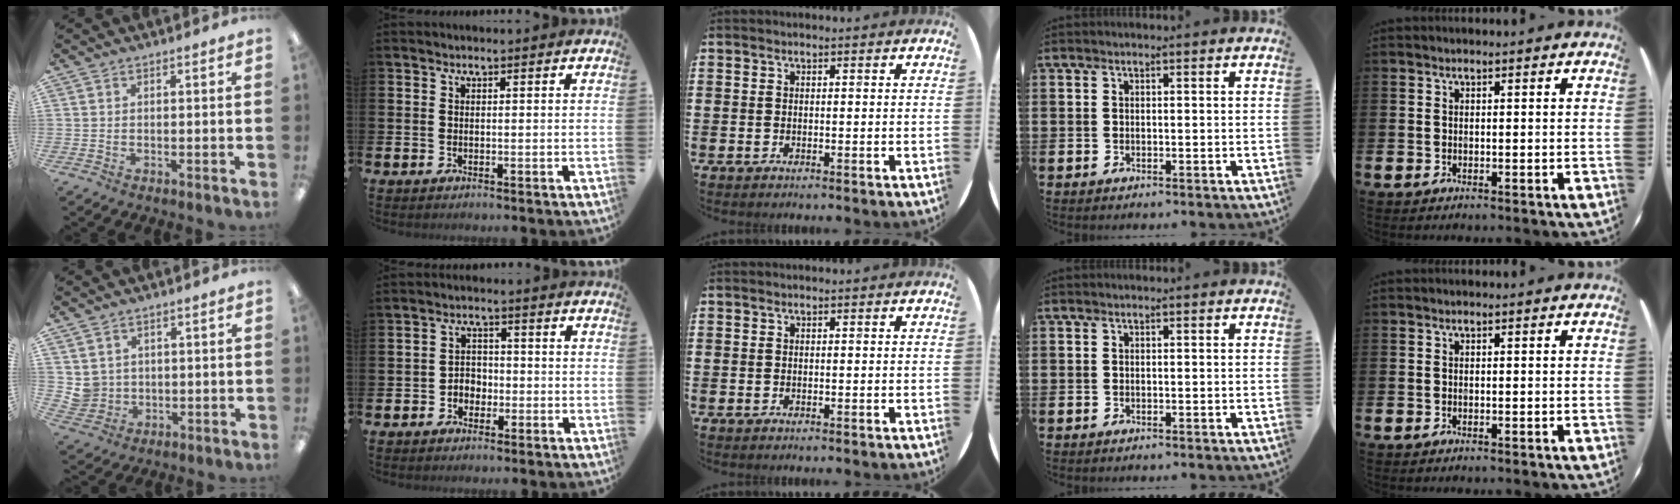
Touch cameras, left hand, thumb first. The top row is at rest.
{"thumb": {"total": 4.4, "force": [1.9, 4.0, -0.1], "torque": [-0.010, -0.006, 0.038]}, "index": {"total": 2.8, "force": [-1.4, 2.2, 0.9], "torque": [-0.021, 0.009, -0.032]}}